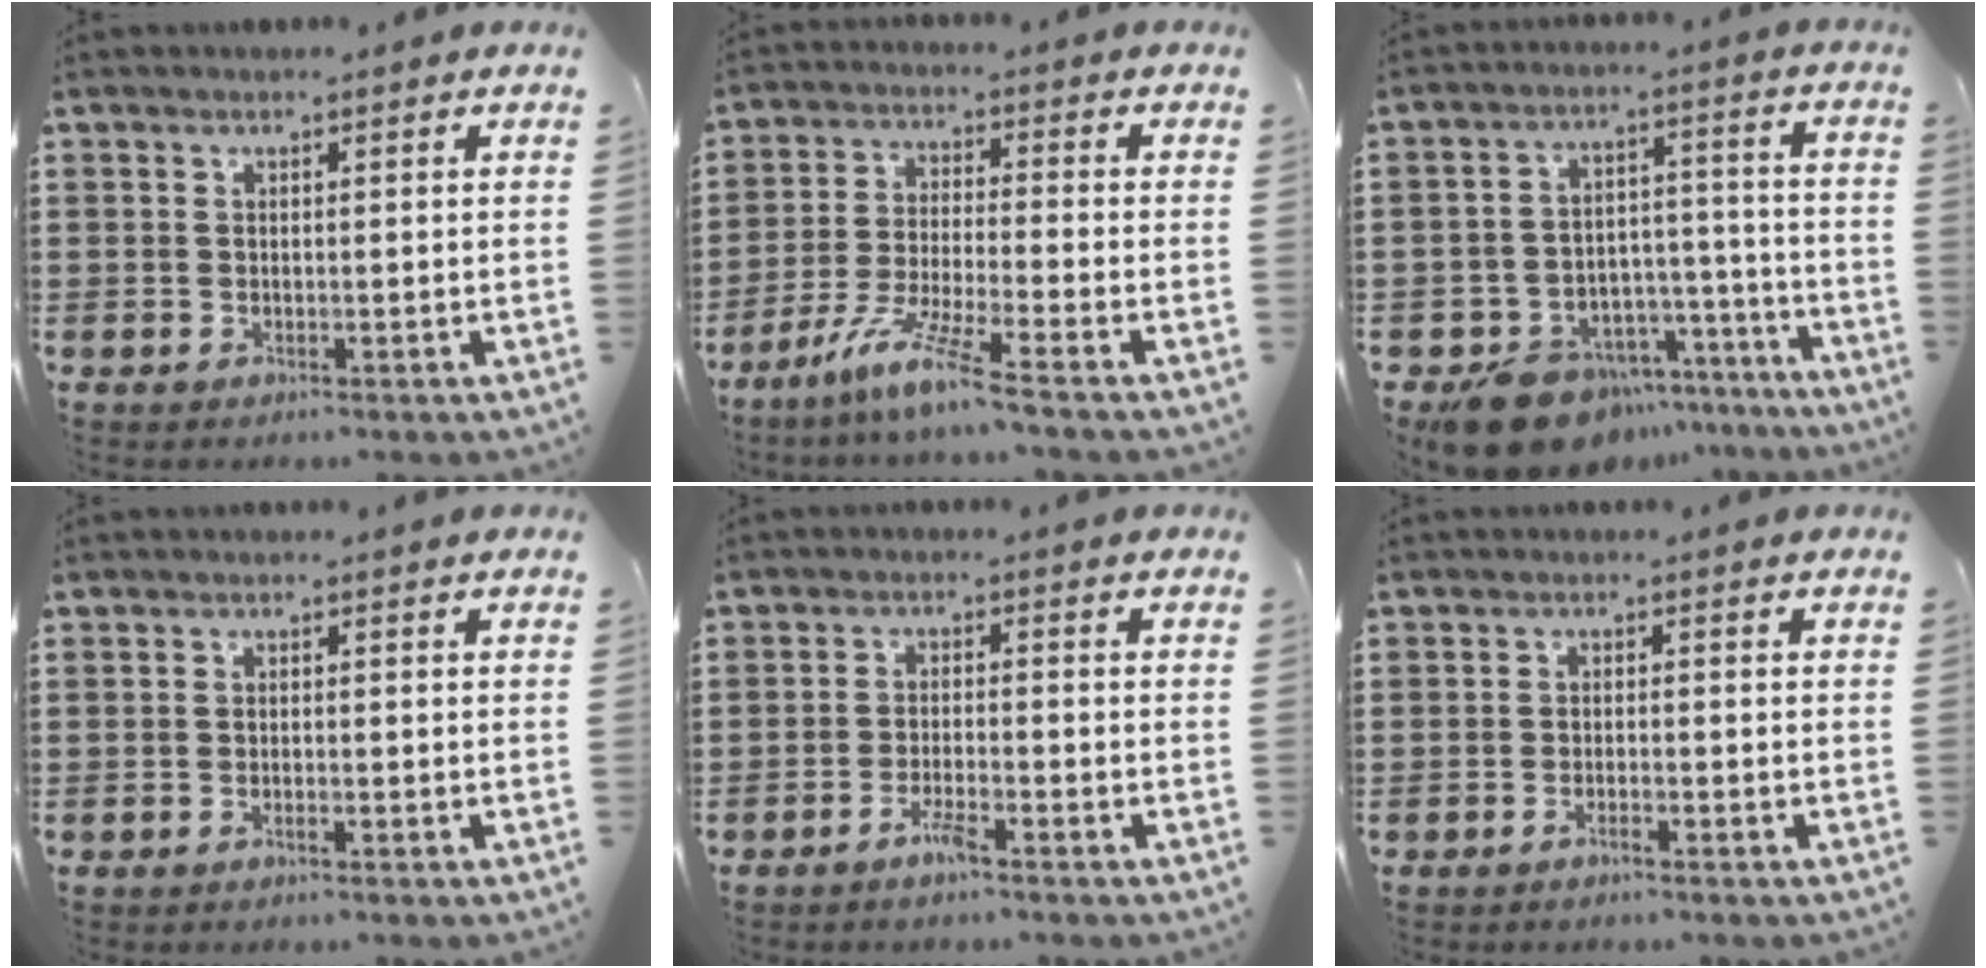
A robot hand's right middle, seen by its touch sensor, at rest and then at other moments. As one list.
[{"total": 8.0, "force": [-6.1, -0.4, 5.2], "torque": [-0.108, -0.016, -0.119]}, {"total": 10.9, "force": [-8.9, 5.5, 3.0], "torque": [-0.056, 0.046, -0.160]}, {"total": 0.7, "force": [-0.5, 0.0, 0.5], "torque": [-0.009, -0.002, -0.009]}, {"total": 3.0, "force": [-2.3, 0.2, 1.9], "torque": [-0.047, -0.001, -0.046]}, {"total": 1.2, "force": [-1.0, 0.0, 0.7], "torque": [-0.013, -0.003, -0.019]}]